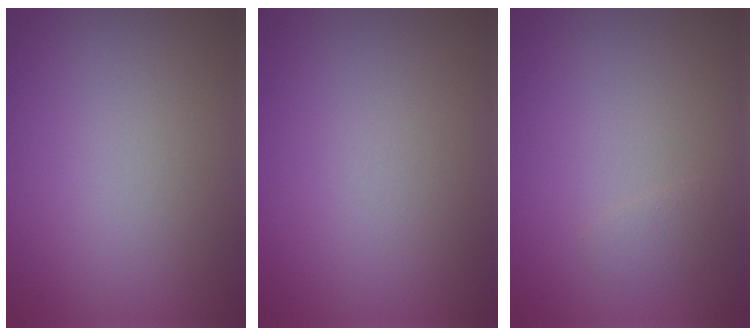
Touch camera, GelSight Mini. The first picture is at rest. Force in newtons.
{"total": 0.0}
{"total": 0.9, "press": 0.9, "slide": 0.0}